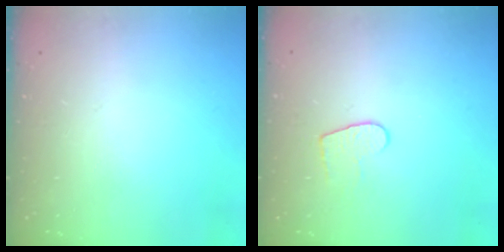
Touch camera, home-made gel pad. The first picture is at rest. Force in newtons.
{"total": 6.7, "press": 6.7, "slide": 0.4}